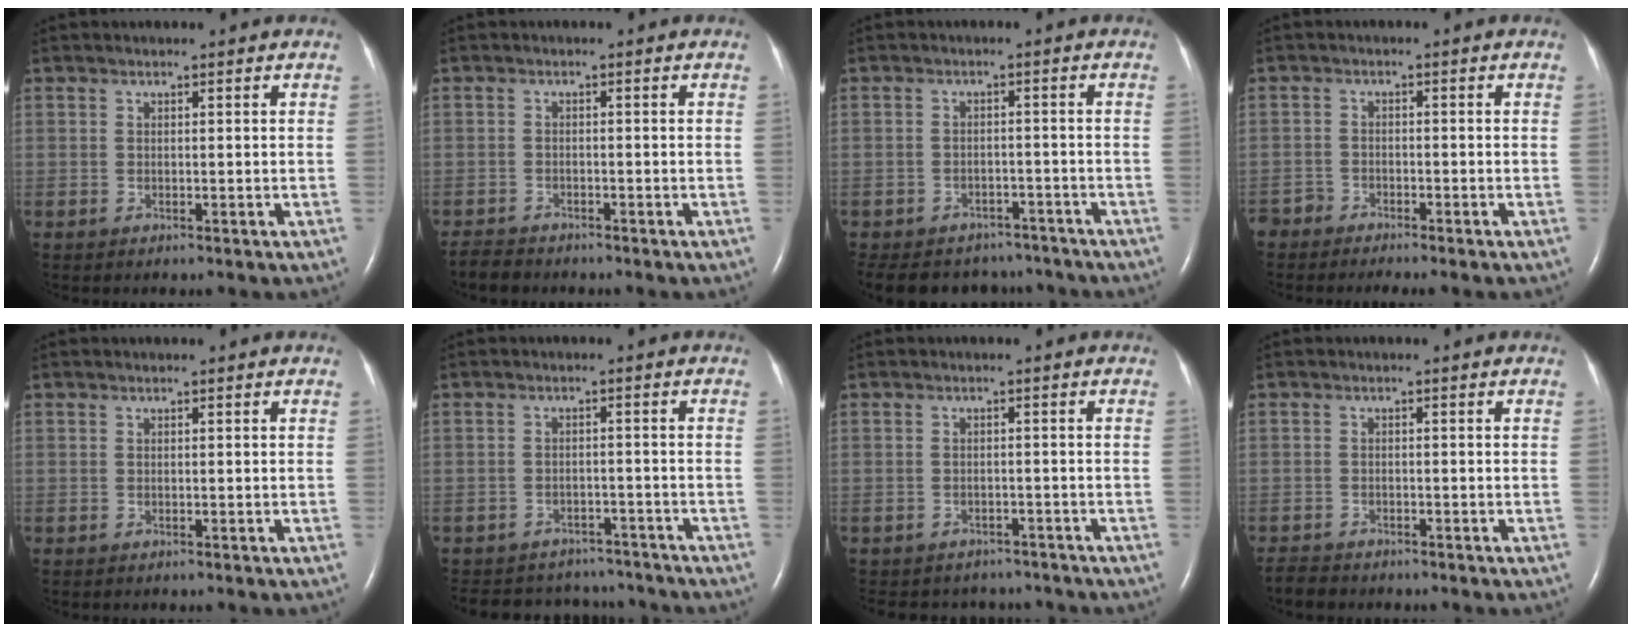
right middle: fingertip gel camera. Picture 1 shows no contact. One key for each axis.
{"total": 2.8, "fx": -2.7, "fy": 0.8, "fz": 0.3, "tx": -0.010, "ty": -0.009, "tz": -0.046}
{"total": 12.5, "fx": -10.8, "fy": 5.6, "fz": 2.8, "tx": -0.059, "ty": 0.010, "tz": -0.130}
{"total": 4.1, "fx": -3.9, "fy": 0.8, "fz": 0.9, "tx": -0.006, "ty": -0.010, "tz": -0.067}
{"total": 0.0}
{"total": 12.3, "fx": -11.3, "fy": 4.4, "fz": 2.1, "tx": -0.047, "ty": 0.018, "tz": -0.140}
{"total": 7.1, "fx": -6.5, "fy": 2.8, "fz": 0.5, "tx": -0.011, "ty": 0.009, "tz": -0.075}
{"total": 2.8, "fx": -2.6, "fy": 0.9, "fz": 0.3, "tx": -0.011, "ty": -0.008, "tz": -0.044}